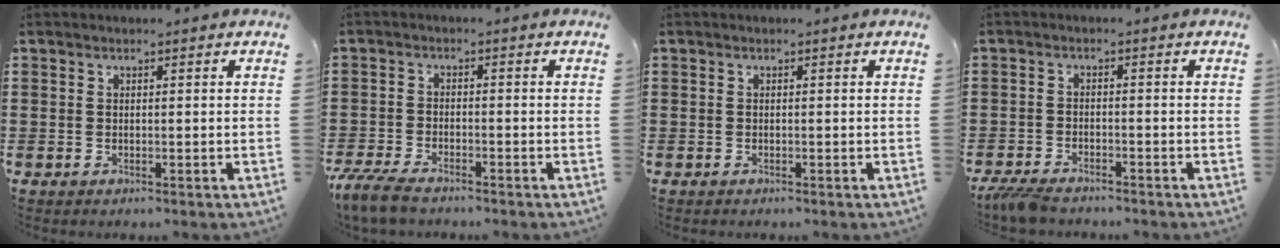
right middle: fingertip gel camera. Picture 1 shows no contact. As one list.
[{"total": 4.4, "force": [-3.9, 0.9, 1.9], "torque": [-0.060, -0.009, -0.082]}, {"total": 0.0}, {"total": 3.4, "force": [-3.3, 0.5, 1.0], "torque": [-0.038, -0.007, -0.072]}]